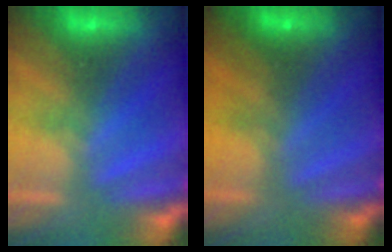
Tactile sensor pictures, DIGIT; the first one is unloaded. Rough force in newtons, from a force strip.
{"total": 2.2}